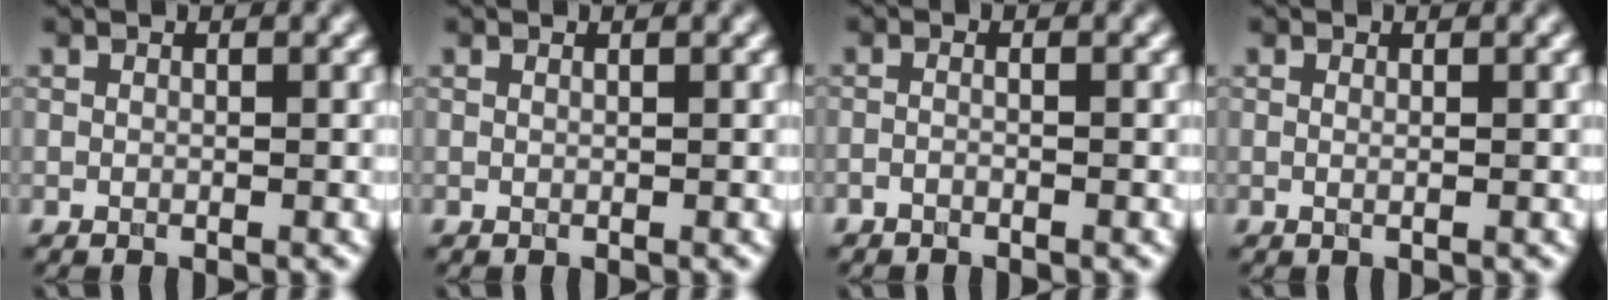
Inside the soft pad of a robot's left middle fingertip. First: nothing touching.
{"total": 0.0}
{"total": 0.9, "force": [-0.7, 0.2, 0.5], "torque": [-0.011, -0.007, -0.017]}
{"total": 0.6, "force": [0.1, 0.2, 0.5], "torque": [-0.009, -0.002, -0.002]}